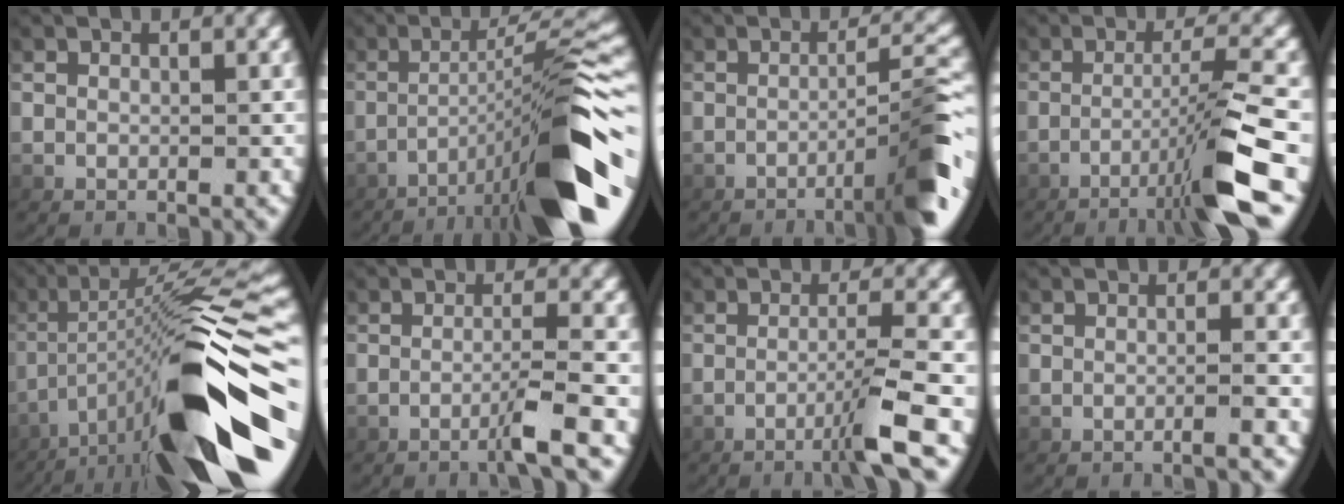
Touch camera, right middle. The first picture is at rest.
{"total": 11.1, "force": [-4.3, 1.0, 10.2], "torque": [-0.142, 0.014, -0.058]}
{"total": 6.2, "force": [-2.6, 0.4, 5.6], "torque": [-0.073, 0.015, -0.042]}
{"total": 5.9, "force": [-2.0, -0.2, 5.5], "torque": [-0.089, 0.005, -0.028]}
{"total": 15.5, "force": [-3.8, 4.9, 14.2], "torque": [-0.246, -0.005, -0.035]}
{"total": 2.8, "force": [-1.3, -0.4, 2.5], "torque": [-0.041, 0.006, -0.024]}
{"total": 3.8, "force": [-1.5, -0.4, 3.5], "torque": [-0.056, 0.006, -0.024]}
{"total": 1.4, "force": [-0.9, -0.4, 1.0], "torque": [-0.017, 0.004, -0.017]}